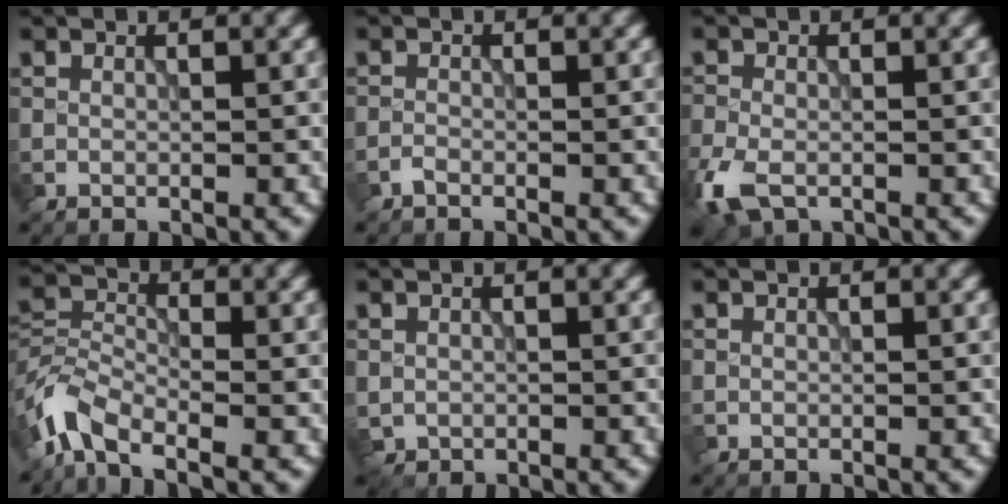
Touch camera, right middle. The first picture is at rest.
{"total": 0.7, "force": [-0.6, 0.1, 0.3], "torque": [-0.005, 0.000, -0.016]}
{"total": 4.2, "force": [-2.3, 2.3, 2.5], "torque": [-0.066, -0.009, -0.054]}
{"total": 4.7, "force": [-3.5, 2.0, 2.5], "torque": [-0.051, -0.002, -0.085]}
{"total": 0.9, "force": [-0.1, 0.9, 0.2], "torque": [-0.001, -0.007, -0.002]}
{"total": 0.0}